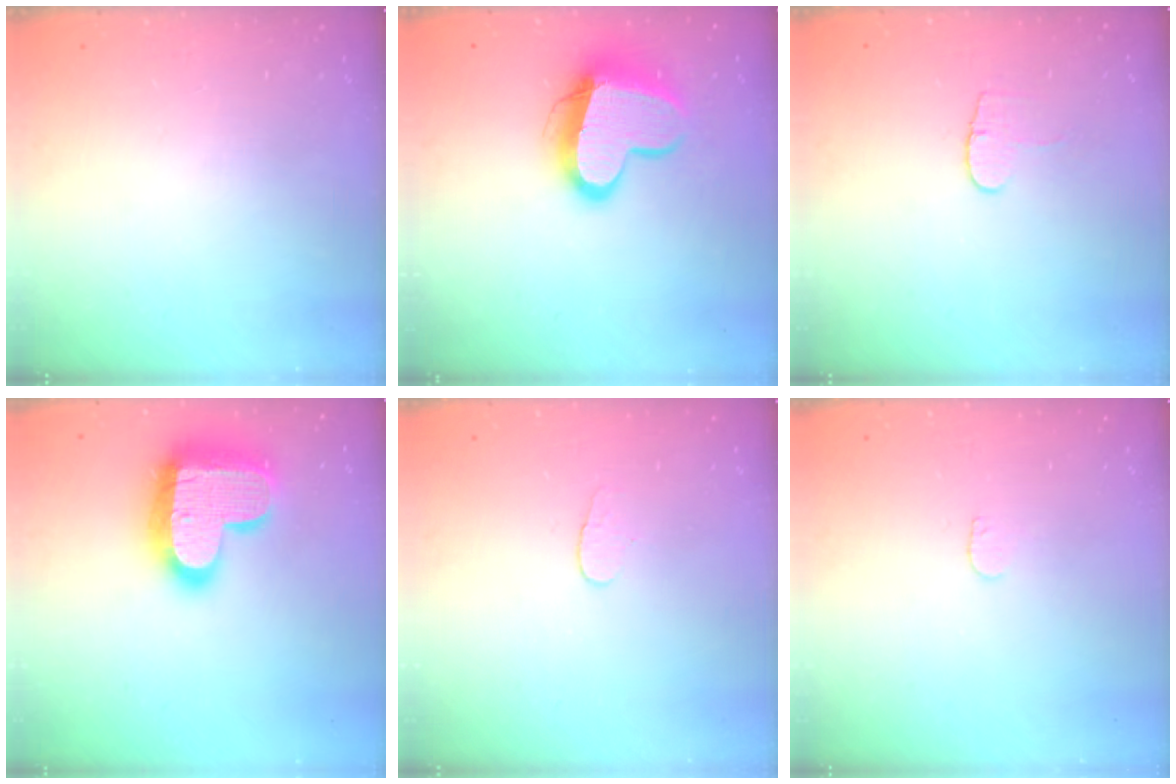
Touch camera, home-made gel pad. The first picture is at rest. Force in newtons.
{"total": 14.7, "press": 14.6, "slide": 1.3}
{"total": 4.8, "press": 4.8, "slide": 0.4}
{"total": 23.7, "press": 23.7, "slide": 1.6}
{"total": 4.1, "press": 4.1, "slide": 0.3}
{"total": 3.2, "press": 3.2, "slide": 0.3}